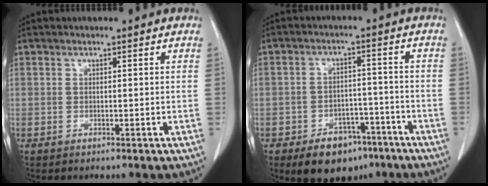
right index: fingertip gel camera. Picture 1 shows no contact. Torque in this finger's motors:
{"motor_torque": [-0.22, -0.14, -0.04, -0.10]}